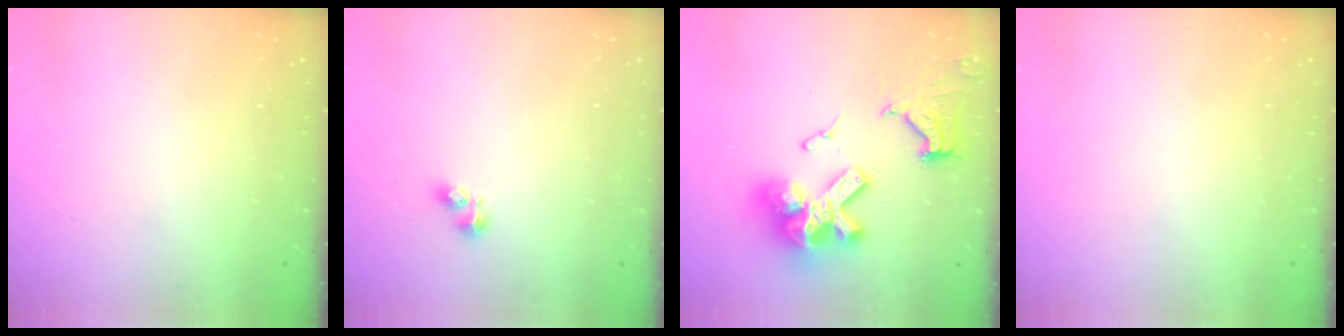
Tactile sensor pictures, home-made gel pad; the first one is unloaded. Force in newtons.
{"total": 2.4, "press": 2.4, "slide": 0.3}
{"total": 20.4, "press": 20.3, "slide": 2.1}
{"total": 0.0}